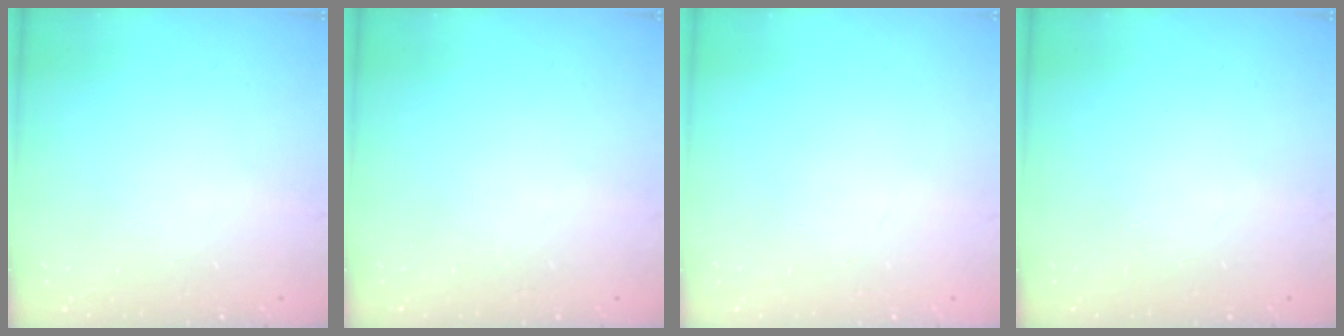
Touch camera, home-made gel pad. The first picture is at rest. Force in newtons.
{"total": 0.0}
{"total": 0.0}
{"total": 0.0}